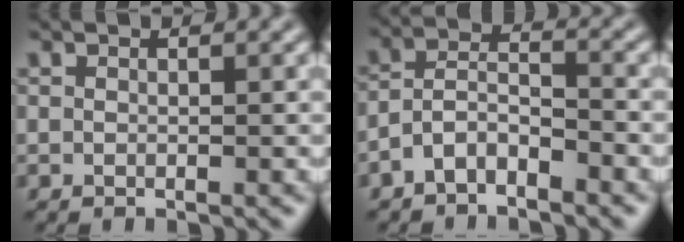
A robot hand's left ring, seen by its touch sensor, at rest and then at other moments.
{"total": 3.6, "force": [-2.4, 1.5, 2.2], "torque": [-0.041, 0.012, -0.052]}